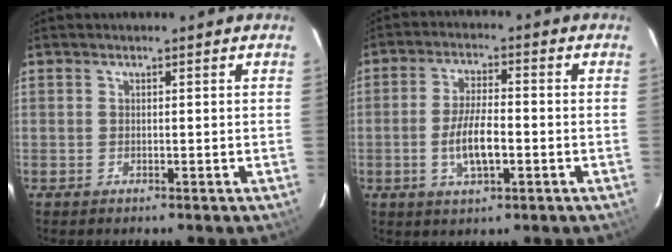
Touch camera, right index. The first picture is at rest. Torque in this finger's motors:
{"motor_torque": [0.22, -0.14, 0.36, 0.07]}